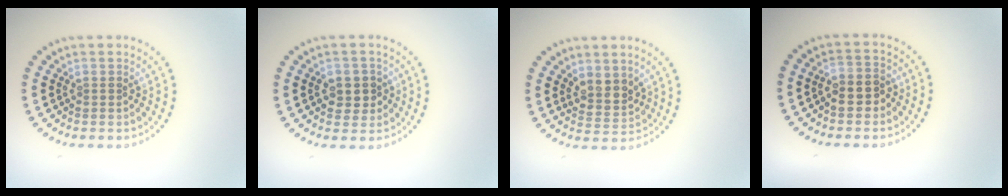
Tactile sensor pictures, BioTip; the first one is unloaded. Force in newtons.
{"total": 2.6, "press": 2.6, "slide": 0.3}
{"total": 2.4, "press": 2.1, "slide": 1.1}
{"total": 2.1, "press": 2.0, "slide": 0.7}